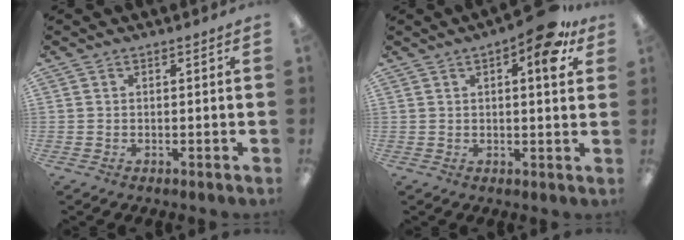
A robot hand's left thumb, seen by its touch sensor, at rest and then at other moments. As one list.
[{"total": 9.2, "force": [4.6, 3.2, 7.4], "torque": [-0.101, -0.014, 0.070]}]